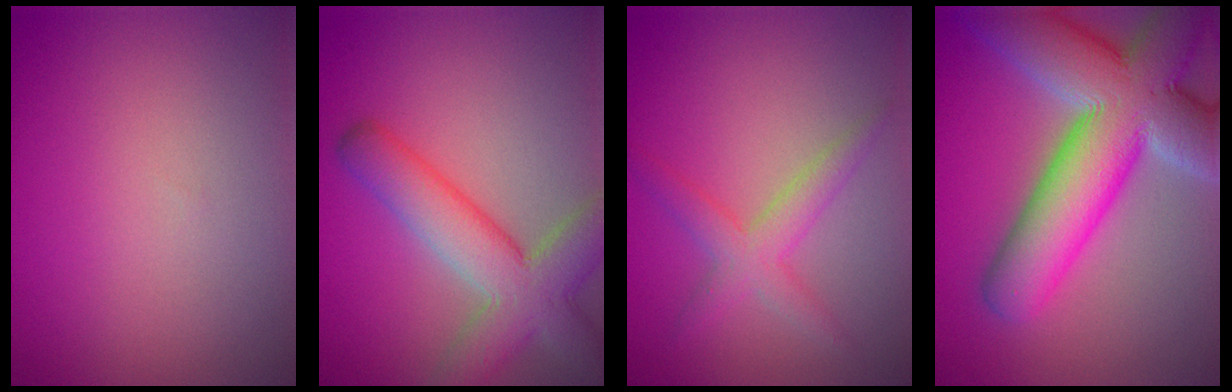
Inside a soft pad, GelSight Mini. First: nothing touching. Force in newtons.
{"total": 7.1, "press": 7.0, "slide": 0.4}
{"total": 2.9, "press": 2.9, "slide": 0.1}
{"total": 13.6, "press": 13.5, "slide": 1.3}